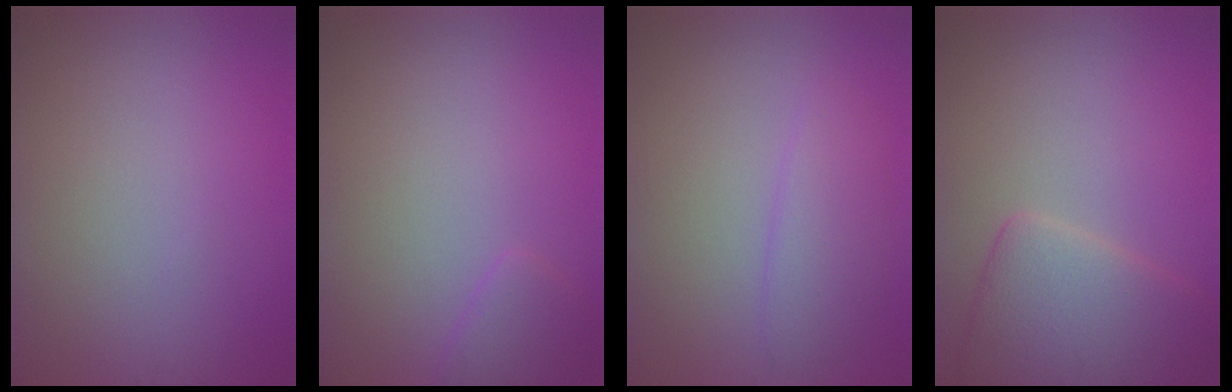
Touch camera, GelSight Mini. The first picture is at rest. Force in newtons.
{"total": 1.5, "press": 1.5, "slide": 0.1}
{"total": 2.3, "press": 2.3, "slide": 0.0}
{"total": 5.9, "press": 5.9, "slide": 0.2}